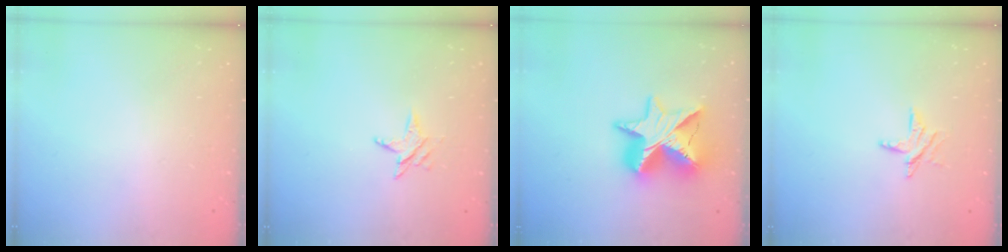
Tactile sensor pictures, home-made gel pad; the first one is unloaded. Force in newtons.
{"total": 4.4, "press": 4.3, "slide": 0.5}
{"total": 17.1, "press": 17.0, "slide": 1.4}
{"total": 5.8, "press": 5.8, "slide": 0.5}